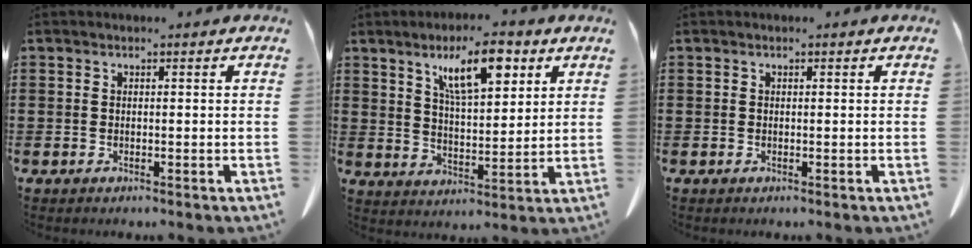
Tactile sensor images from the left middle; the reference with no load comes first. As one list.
[{"total": 9.8, "force": [5.9, 3.2, 7.2], "torque": [-0.129, -0.014, 0.099]}, {"total": 0.0}]